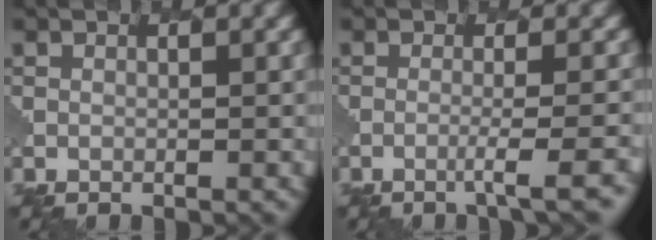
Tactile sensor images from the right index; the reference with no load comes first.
{"total": 2.9, "force": [-1.3, 0.4, 2.6], "torque": [-0.029, 0.008, -0.038]}